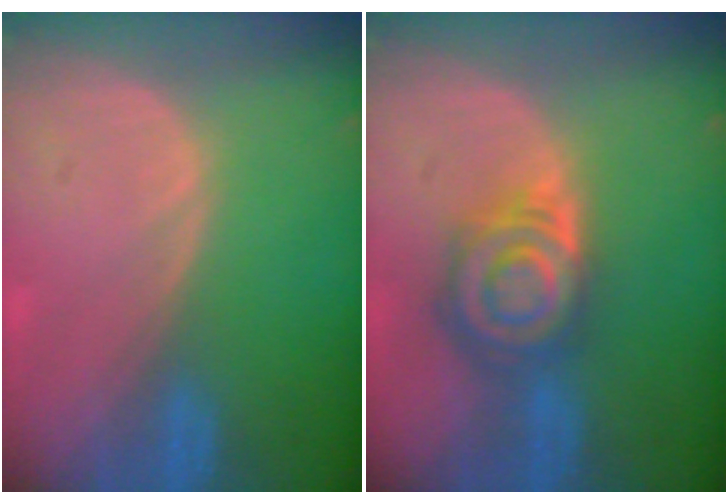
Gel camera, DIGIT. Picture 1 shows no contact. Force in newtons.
{"total": 8.0, "press": 7.0, "slide": 3.8}